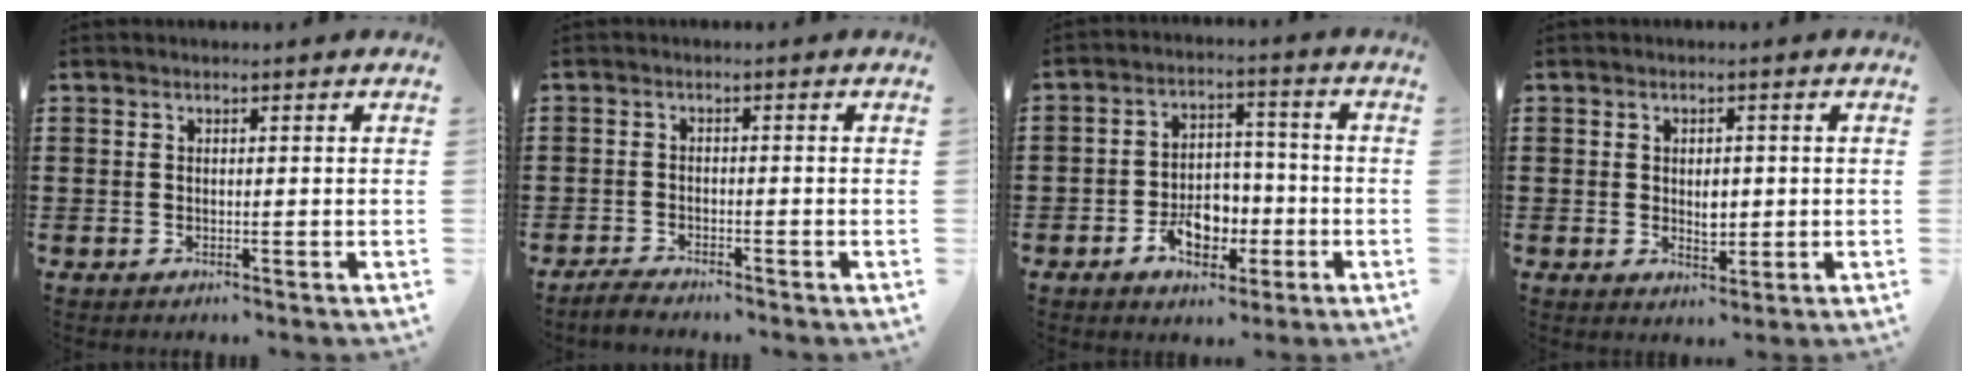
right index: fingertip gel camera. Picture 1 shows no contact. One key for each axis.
{"total": 1.8, "fx": -1.8, "fy": 0.2, "fz": 0.1, "tx": -0.007, "ty": 0.004, "tz": -0.037}
{"total": 7.2, "fx": -3.0, "fy": 4.9, "fz": 4.3, "tx": -0.063, "ty": 0.008, "tz": -0.053}
{"total": 3.1, "fx": 0.1, "fy": 1.8, "fz": 2.6, "tx": -0.034, "ty": -0.002, "tz": -0.002}